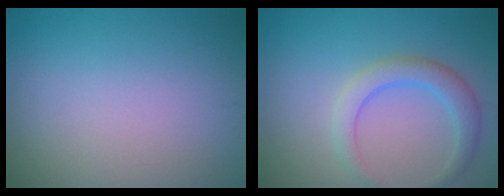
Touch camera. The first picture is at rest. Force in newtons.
{"total": 3.1, "press": 3.1, "slide": 0.2}